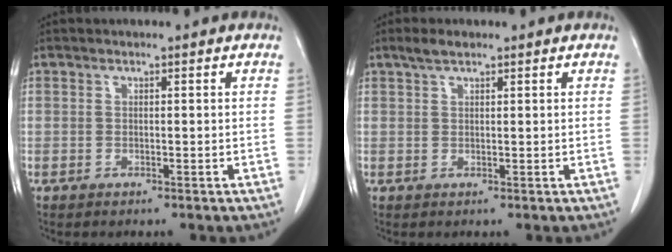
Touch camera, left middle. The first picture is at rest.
{"total": 2.1, "force": [1.6, 0.6, 1.3], "torque": [-0.031, 0.010, 0.032]}